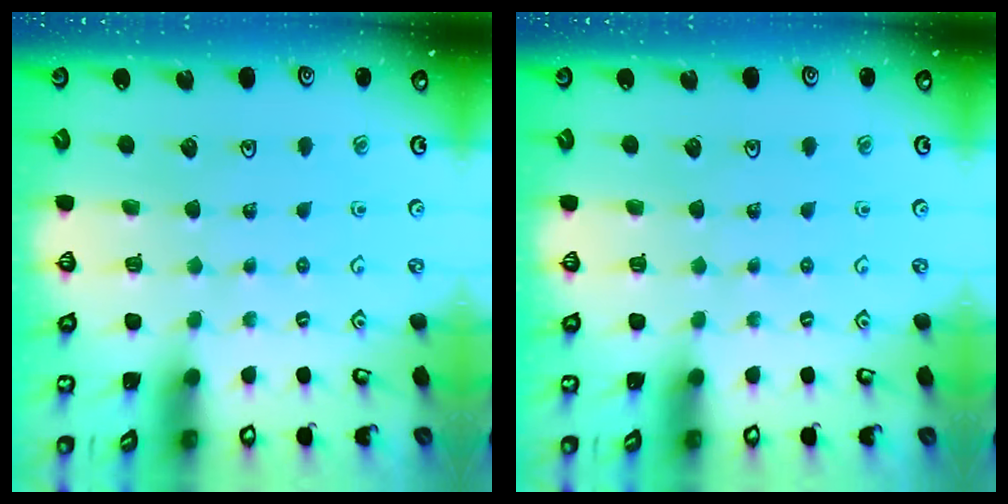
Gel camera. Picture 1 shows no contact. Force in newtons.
{"total": 0.0}